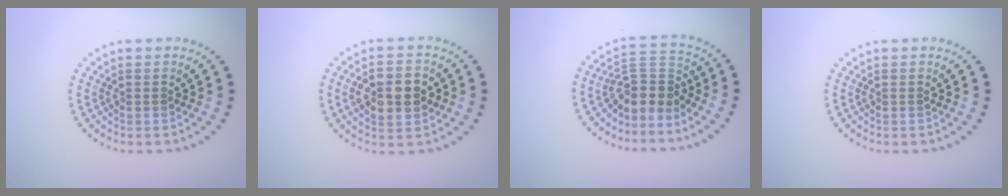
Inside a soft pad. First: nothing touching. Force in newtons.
{"total": 4.3, "press": 4.3, "slide": 0.1}
{"total": 3.4, "press": 2.4, "slide": 2.4}
{"total": 0.0}